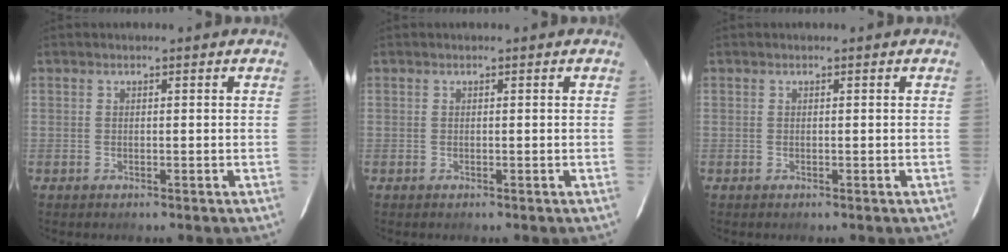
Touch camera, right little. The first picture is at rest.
{"total": 0.0}
{"total": 0.0}